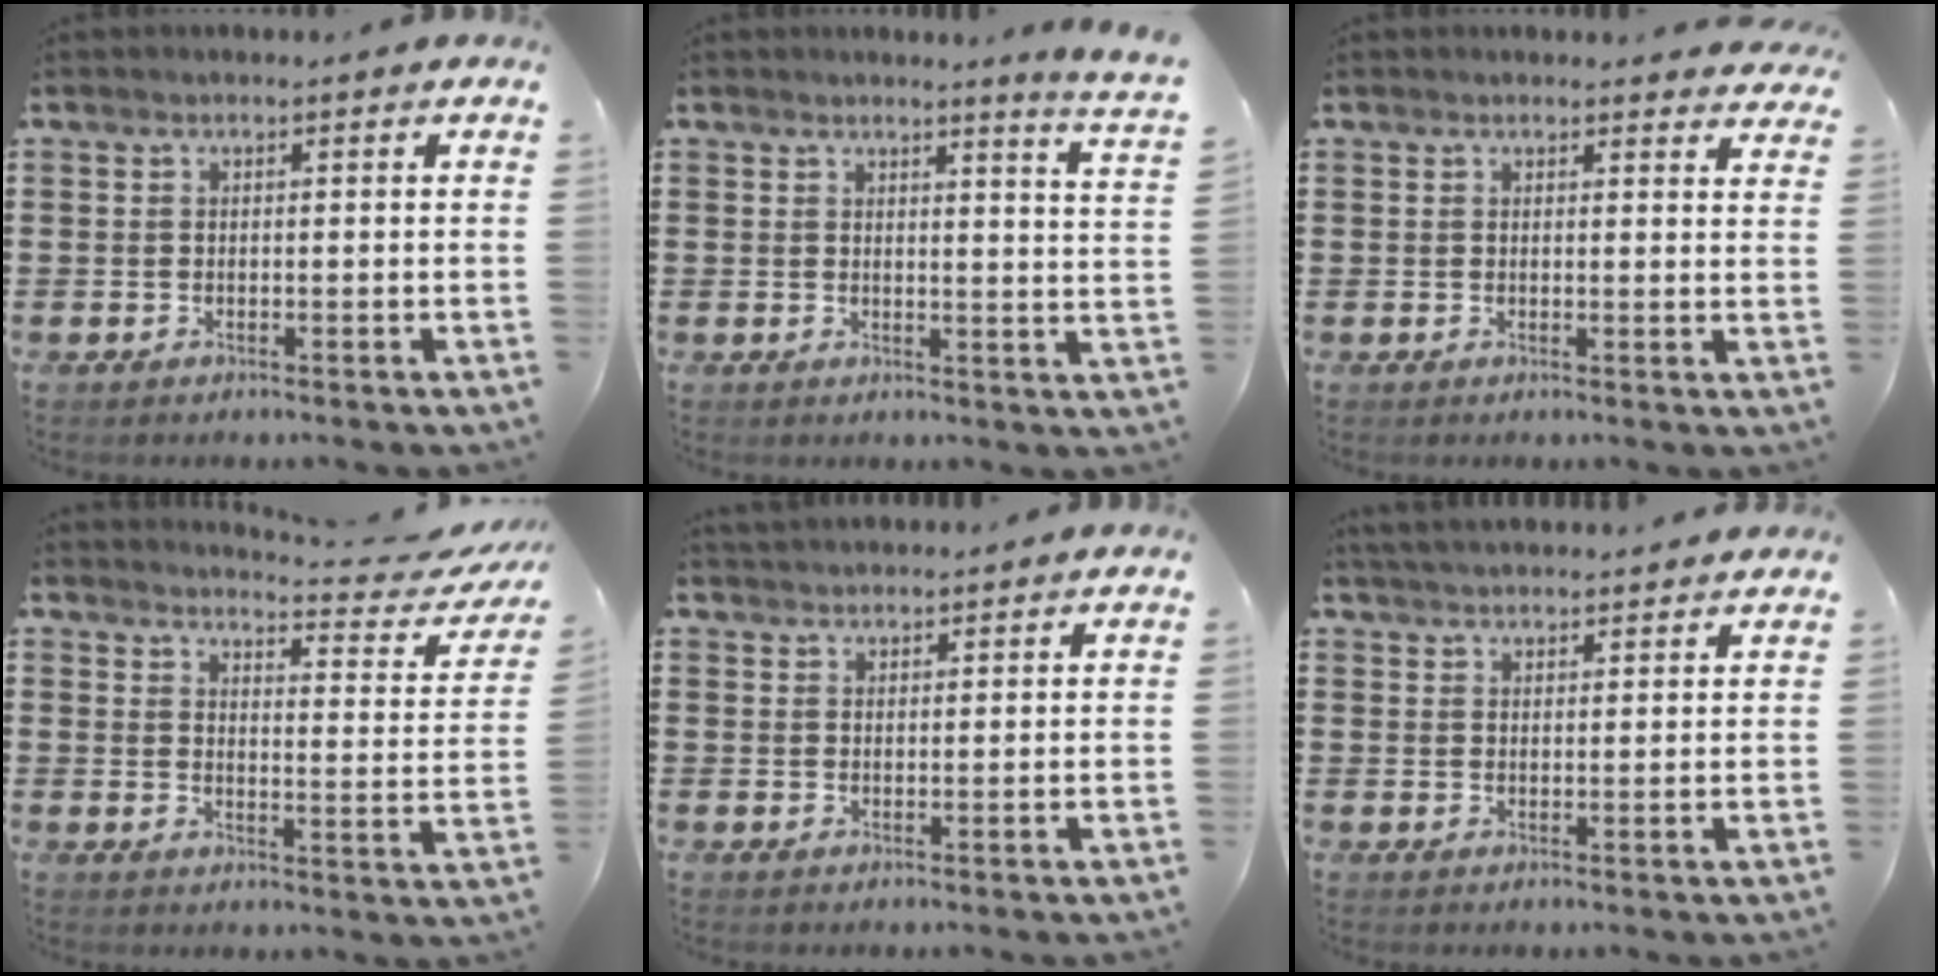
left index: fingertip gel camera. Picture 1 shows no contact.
{"total": 2.7, "force": [2.4, -1.2, 0.6], "torque": [-0.021, -0.023, 0.039]}
{"total": 1.9, "force": [1.9, 0.2, 0.2], "torque": [-0.002, -0.004, 0.035]}
{"total": 3.7, "force": [3.4, -0.3, 1.5], "torque": [-0.034, -0.037, 0.048]}
{"total": 1.8, "force": [1.8, 0.1, -0.2], "torque": [-0.001, -0.001, 0.036]}
{"total": 2.9, "force": [2.9, -0.2, 0.1], "torque": [-0.011, -0.006, 0.055]}